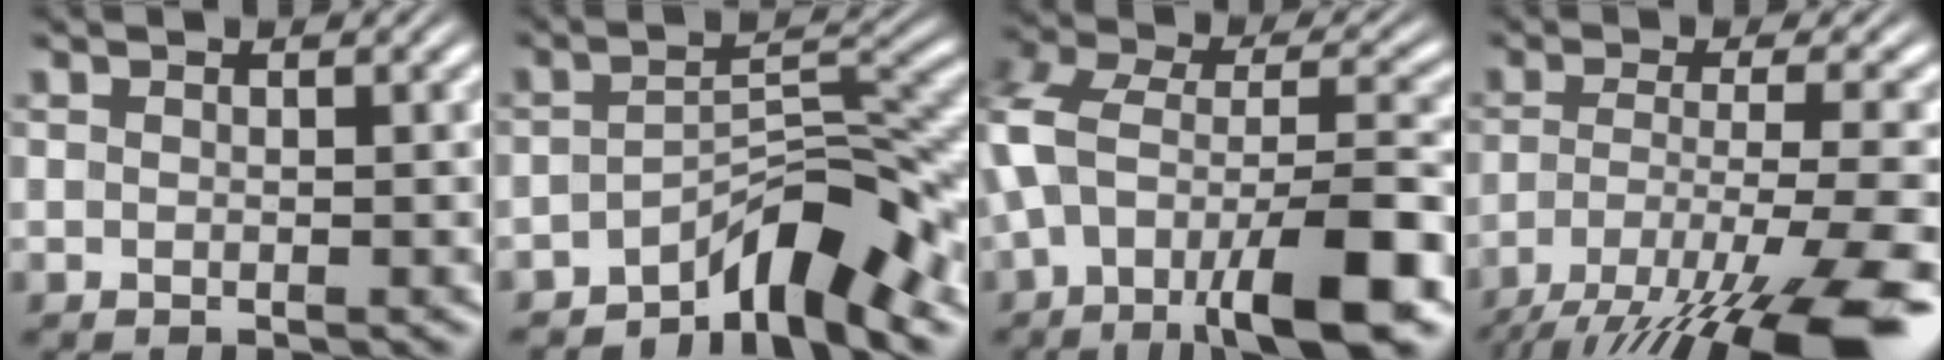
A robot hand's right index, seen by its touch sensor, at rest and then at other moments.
{"total": 6.3, "force": [-4.2, 1.4, 4.5], "torque": [-0.069, -0.008, -0.066]}
{"total": 8.3, "force": [-2.4, 4.1, 6.8], "torque": [-0.141, -0.029, -0.022]}
{"total": 9.8, "force": [-5.1, 2.9, 7.9], "torque": [-0.131, -0.046, -0.053]}